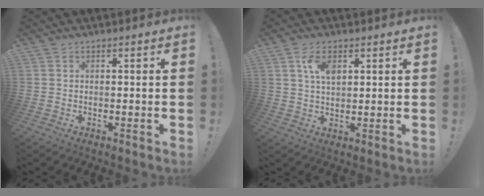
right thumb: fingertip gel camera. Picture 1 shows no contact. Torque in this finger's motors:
{"motor_torque": [-0.04, 0.23, 0.29, -0.21, 0.01]}